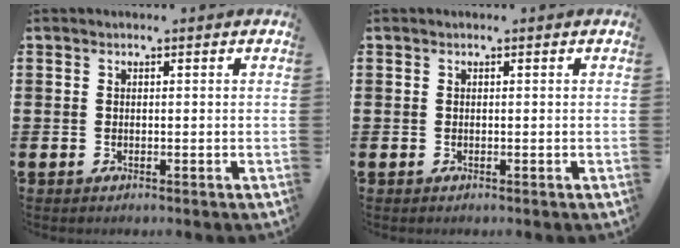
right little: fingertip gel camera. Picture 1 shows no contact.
{"total": 0.0}